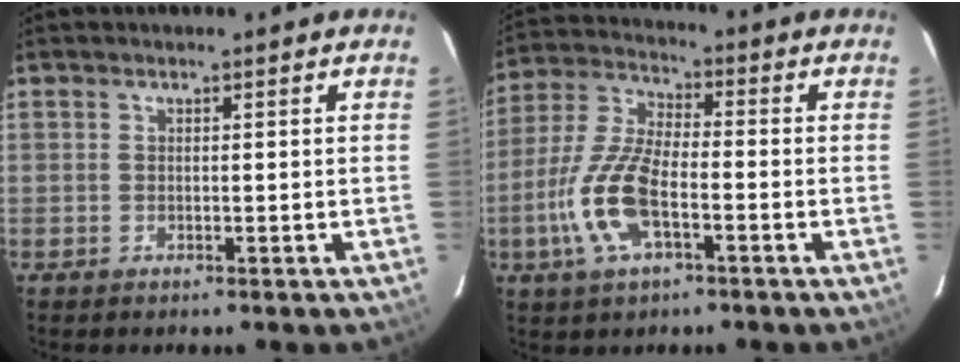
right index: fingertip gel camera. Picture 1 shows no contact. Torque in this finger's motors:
{"motor_torque": [1.66, -0.48, 0.90, 0.13]}